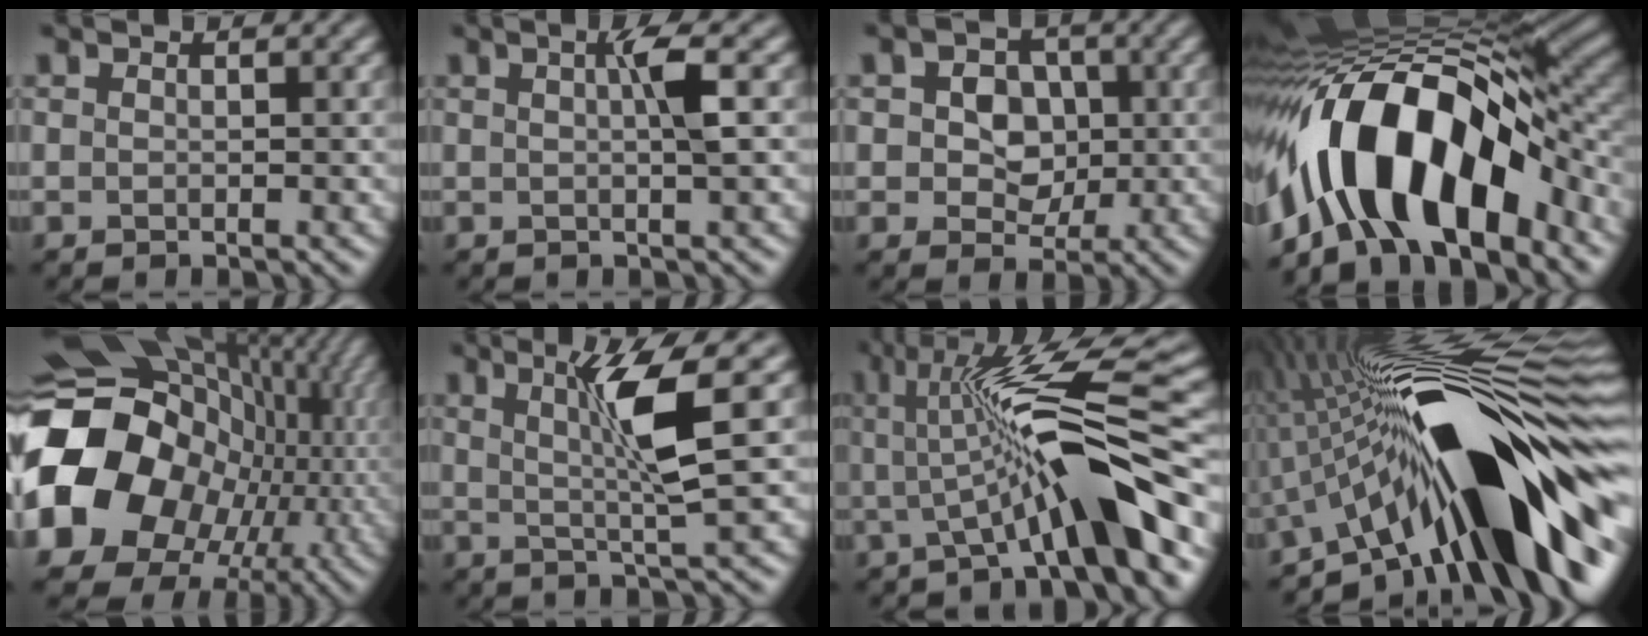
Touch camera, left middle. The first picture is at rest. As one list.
[{"total": 2.5, "force": [0.6, 0.2, 2.5], "torque": [-0.045, 0.006, 0.009]}, {"total": 4.5, "force": [0.4, 3.6, 2.7], "torque": [-0.036, 0.004, -0.009]}, {"total": 14.3, "force": [-5.1, 7.0, 11.4], "torque": [-0.182, 0.015, -0.090]}, {"total": 20.9, "force": [-3.0, 18.0, 10.4], "torque": [-0.198, -0.028, -0.065]}, {"total": 5.3, "force": [1.5, 0.3, 5.1], "torque": [-0.095, -0.001, 0.032]}, {"total": 9.8, "force": [-0.6, 2.1, 9.6], "torque": [-0.126, 0.018, -0.025]}, {"total": 16.2, "force": [-2.6, 5.1, 15.1], "torque": [-0.209, 0.031, -0.061]}]